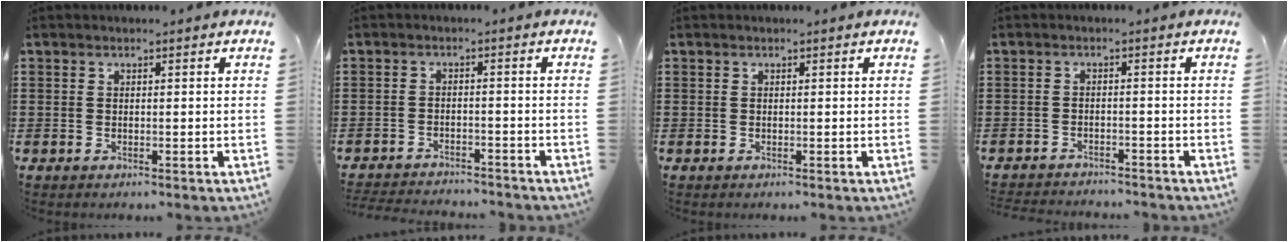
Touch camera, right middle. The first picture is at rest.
{"total": 2.8, "force": [-2.8, 0.1, 0.1], "torque": [-0.008, -0.004, -0.058]}
{"total": 0.0}
{"total": 2.1, "force": [-2.1, 0.1, 0.0], "torque": [-0.008, -0.003, -0.045]}